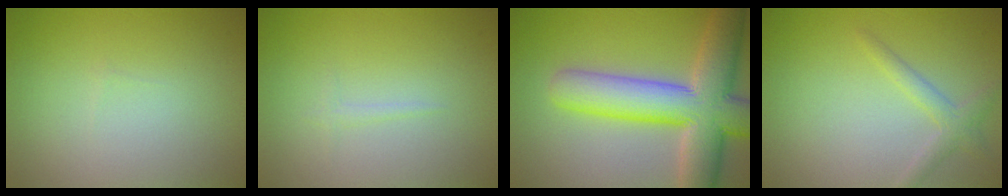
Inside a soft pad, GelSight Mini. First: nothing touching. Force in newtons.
{"total": 0.6, "press": 0.6, "slide": 0.0}
{"total": 10.7, "press": 10.7, "slide": 0.5}
{"total": 1.9, "press": 1.9, "slide": 0.1}